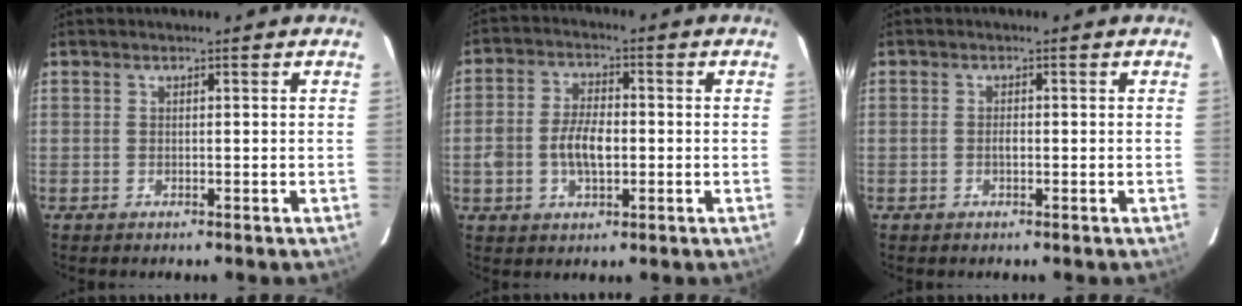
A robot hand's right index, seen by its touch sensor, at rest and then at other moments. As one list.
[{"total": 7.4, "force": [-1.2, 4.2, 6.0], "torque": [-0.120, 0.009, -0.019]}, {"total": 1.1, "force": [-0.3, 0.6, 0.8], "torque": [-0.016, 0.002, -0.006]}]